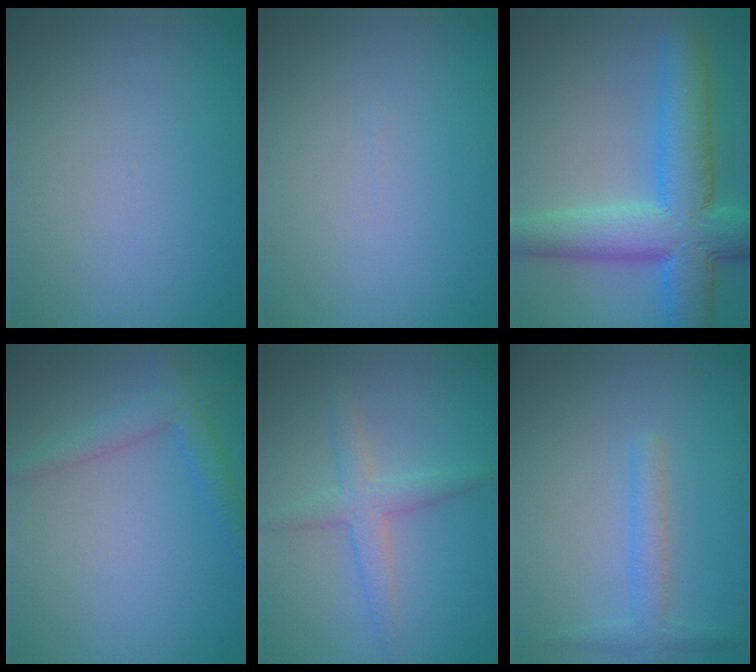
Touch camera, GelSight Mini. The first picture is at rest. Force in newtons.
{"total": 0.0}
{"total": 9.3, "press": 9.3, "slide": 0.3}
{"total": 2.7, "press": 2.7, "slide": 0.1}
{"total": 2.7, "press": 2.7, "slide": 0.1}
{"total": 2.0, "press": 2.0, "slide": 0.1}